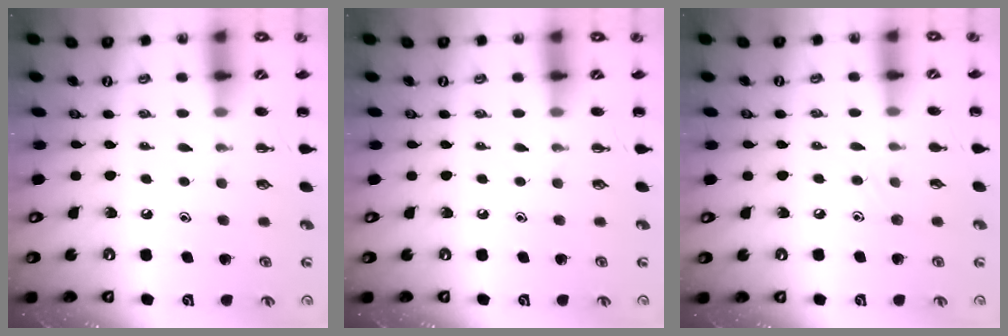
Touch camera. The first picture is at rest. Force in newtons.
{"total": 0.0}
{"total": 6.1, "press": 5.8, "slide": 1.9}